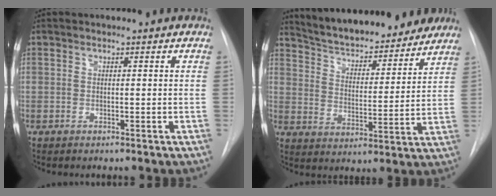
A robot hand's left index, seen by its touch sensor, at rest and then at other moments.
{"total": 19.0, "force": [17.0, 4.8, 6.9], "torque": [-0.107, -0.006, 0.244]}